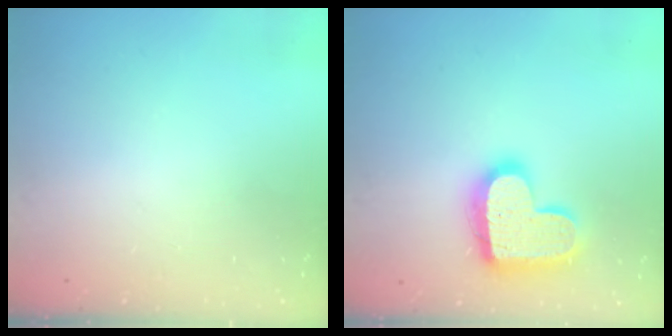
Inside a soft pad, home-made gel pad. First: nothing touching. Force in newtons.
{"total": 19.3, "press": 19.3, "slide": 1.3}